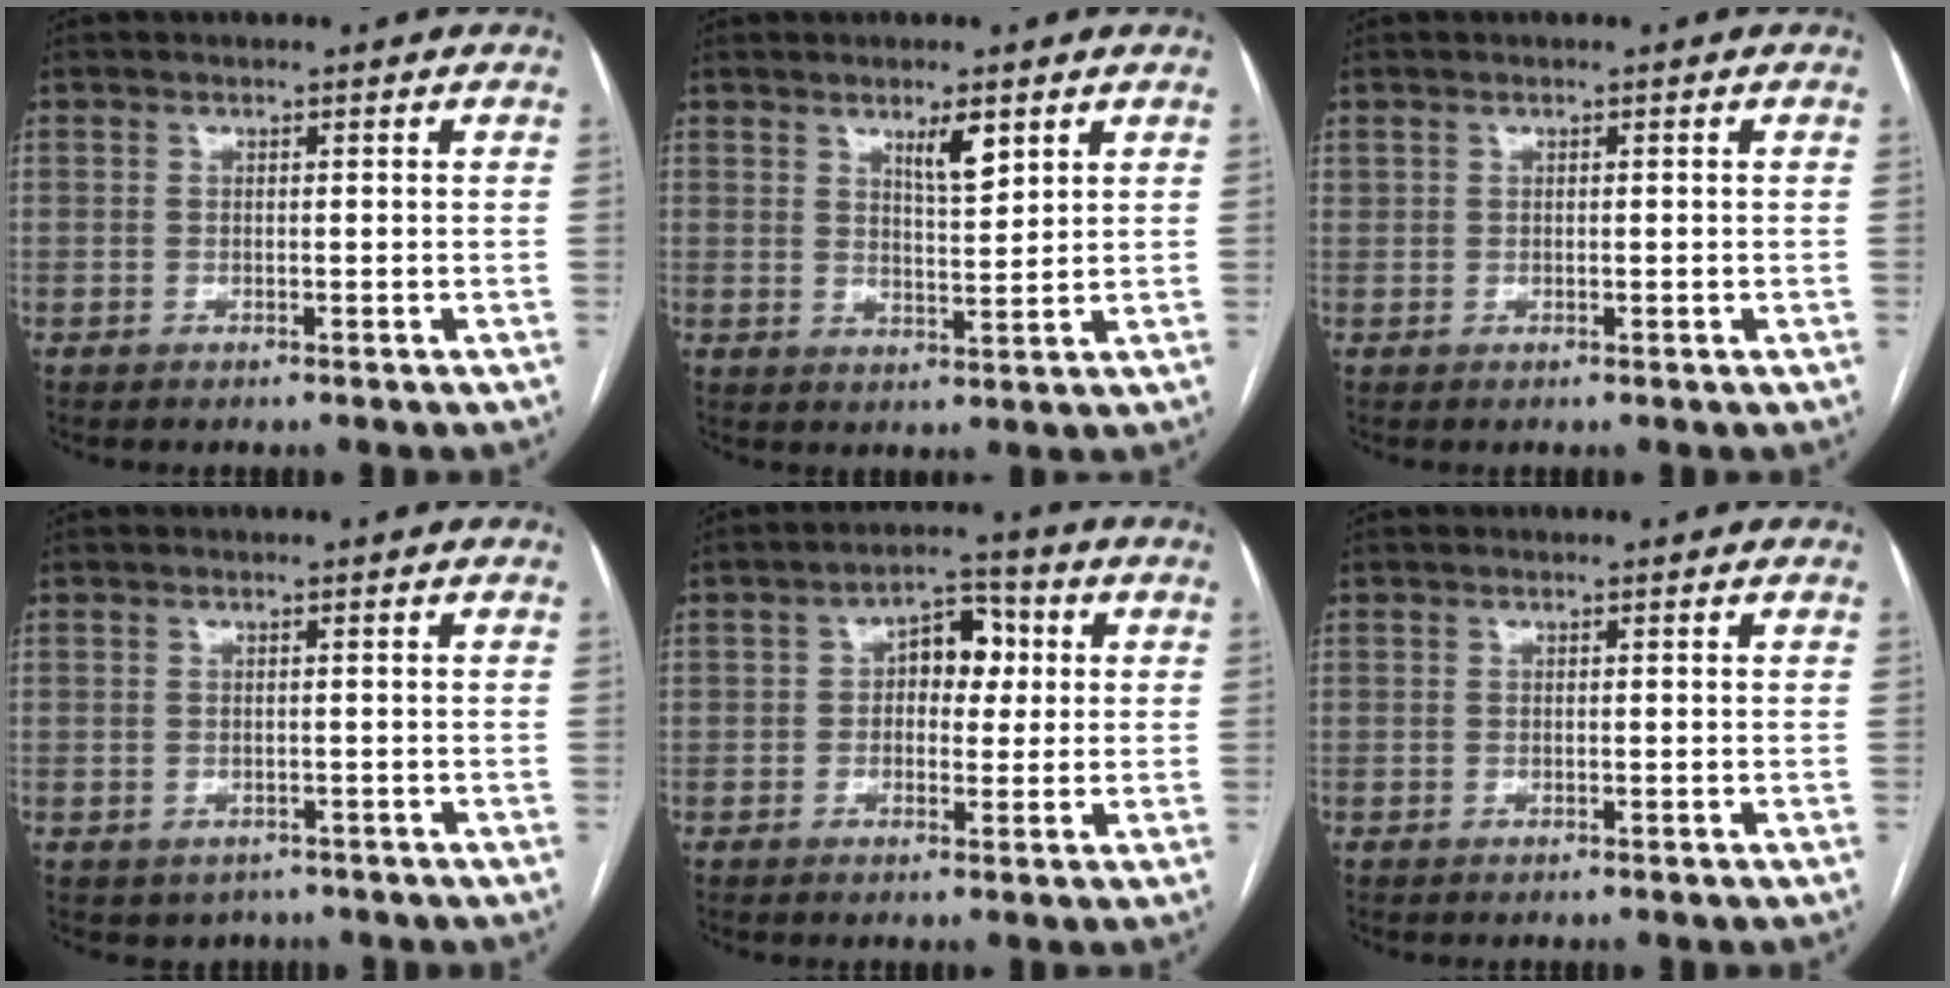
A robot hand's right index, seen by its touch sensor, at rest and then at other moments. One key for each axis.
{"total": 4.4, "fx": 2.7, "fy": 0.9, "fz": 3.4, "tx": -0.060, "ty": -0.004, "tz": 0.048}
{"total": 0.5, "fx": 0.3, "fy": 0.4, "fz": 0.2, "tx": -0.007, "ty": 0.008, "tz": 0.011}
{"total": 2.2, "fx": -1.3, "fy": 1.7, "fz": 0.6, "tx": -0.004, "ty": 0.002, "tz": -0.012}
{"total": 6.2, "fx": 0.9, "fy": 3.8, "fz": 4.8, "tx": -0.068, "ty": 0.026, "tz": 0.011}
{"total": 0.0}